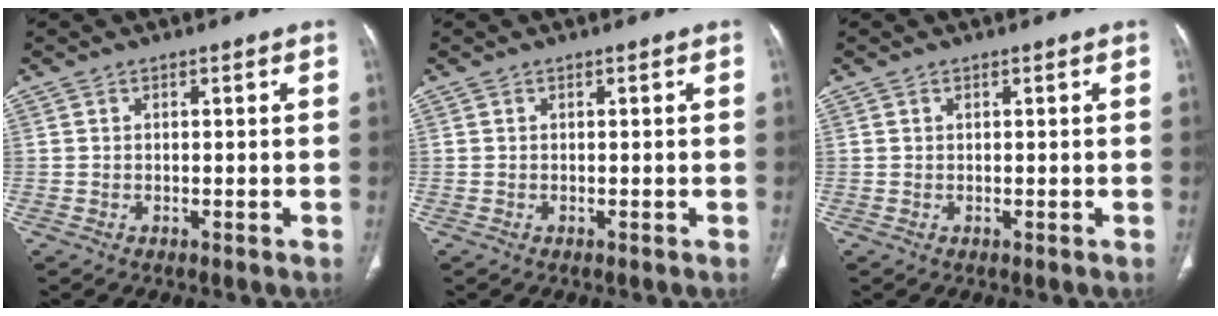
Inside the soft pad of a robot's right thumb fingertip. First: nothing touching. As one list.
[{"total": 0.0}, {"total": 0.0}]